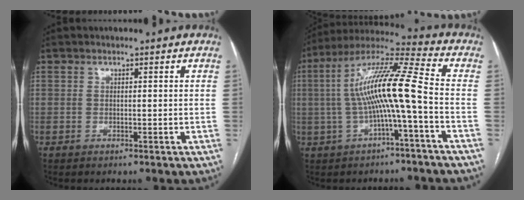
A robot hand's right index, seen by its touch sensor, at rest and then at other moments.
{"total": 13.2, "force": [-1.4, 0.4, 13.1], "torque": [-0.245, 0.030, -0.029]}